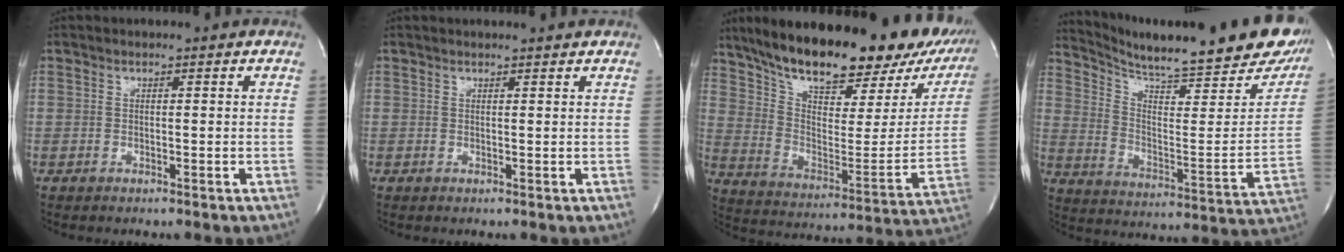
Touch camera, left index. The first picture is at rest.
{"total": 2.9, "force": [2.8, -0.1, 0.7], "torque": [-0.012, 0.010, 0.031]}
{"total": 30.5, "force": [23.2, 10.1, 17.0], "torque": [-0.286, -0.004, 0.327]}
{"total": 28.0, "force": [23.8, 3.5, 14.4], "torque": [-0.229, -0.076, 0.317]}